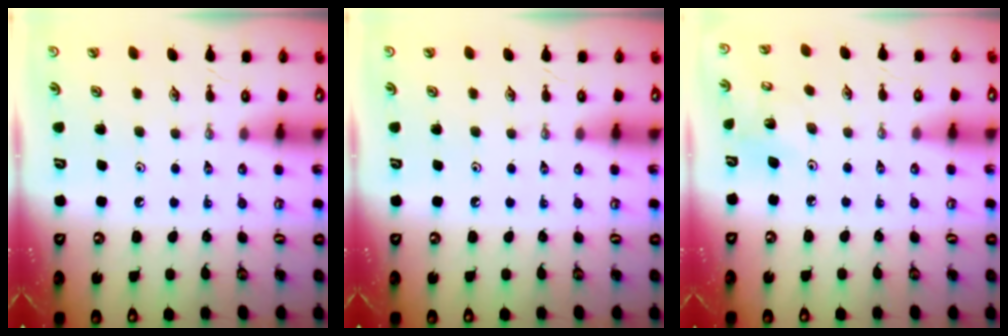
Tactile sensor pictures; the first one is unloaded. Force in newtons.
{"total": 0.0}
{"total": 3.7, "press": 3.5, "slide": 1.4}